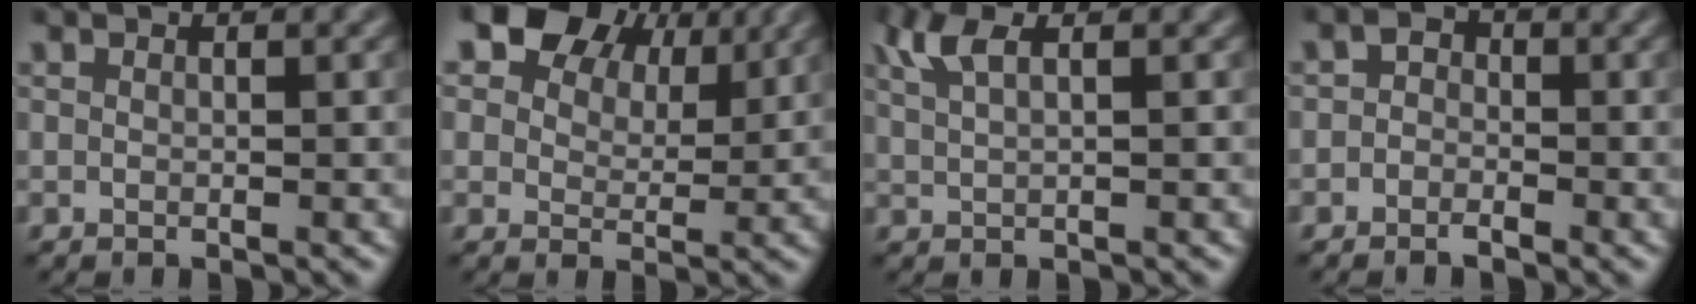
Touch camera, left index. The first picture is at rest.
{"total": 8.8, "force": [5.5, 5.4, 4.3], "torque": [-0.084, 0.010, 0.093]}
{"total": 2.8, "force": [1.6, 0.9, 2.1], "torque": [-0.043, 0.004, 0.031]}
{"total": 1.5, "force": [-0.9, 1.1, 0.5], "torque": [0.011, 0.005, -0.027]}